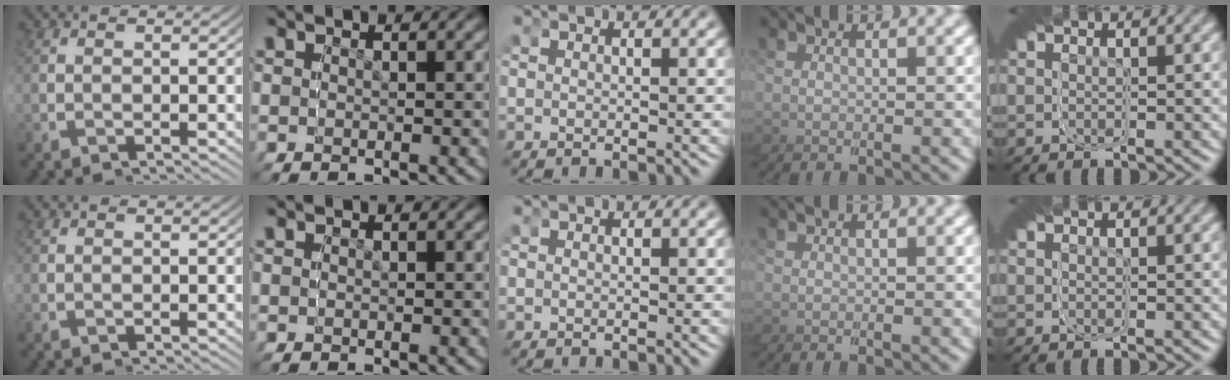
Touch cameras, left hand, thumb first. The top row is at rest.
{}